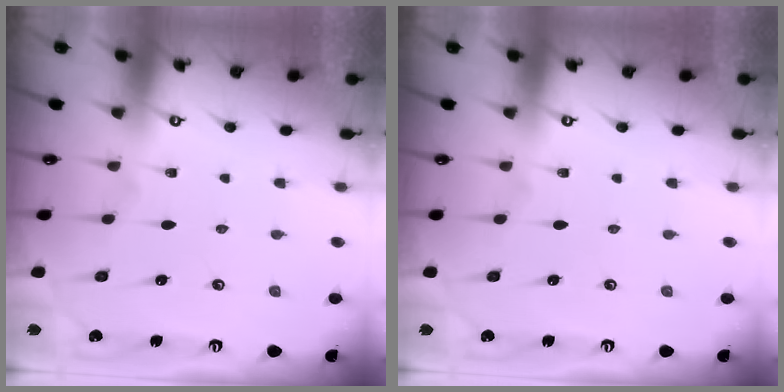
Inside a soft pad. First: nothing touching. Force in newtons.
{"total": 0.0}